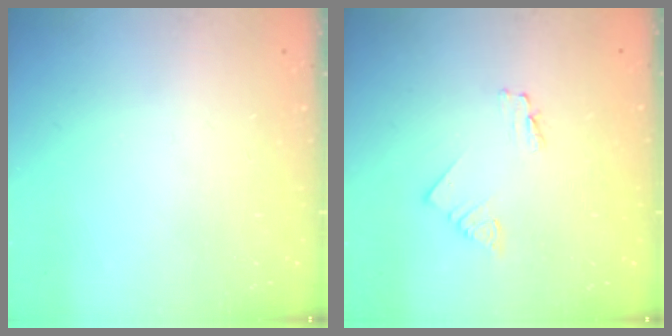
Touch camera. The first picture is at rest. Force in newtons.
{"total": 1.6, "press": 1.6, "slide": 0.1}